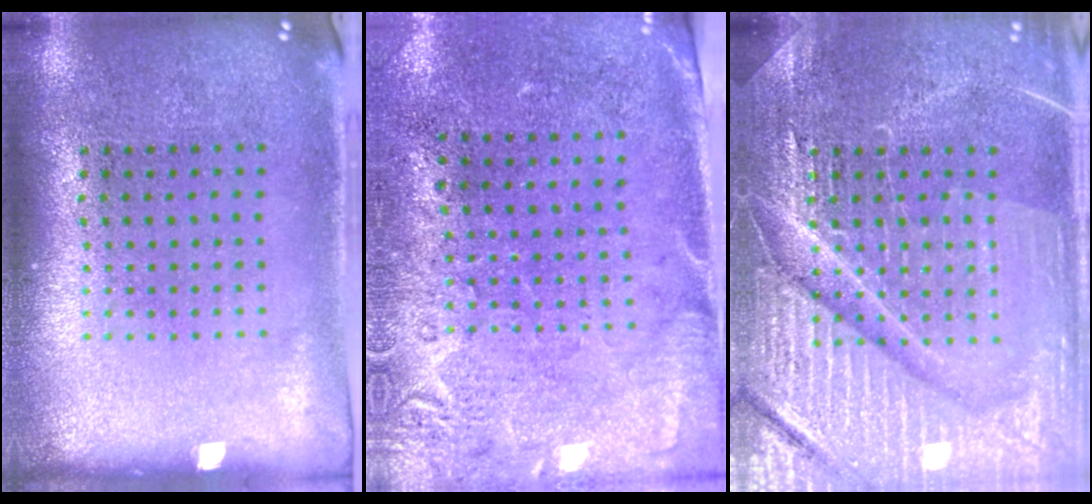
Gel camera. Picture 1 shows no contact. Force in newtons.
{"total": 2.7, "press": 2.3, "slide": 1.4}
{"total": 7.3, "press": 7.3, "slide": 0.9}